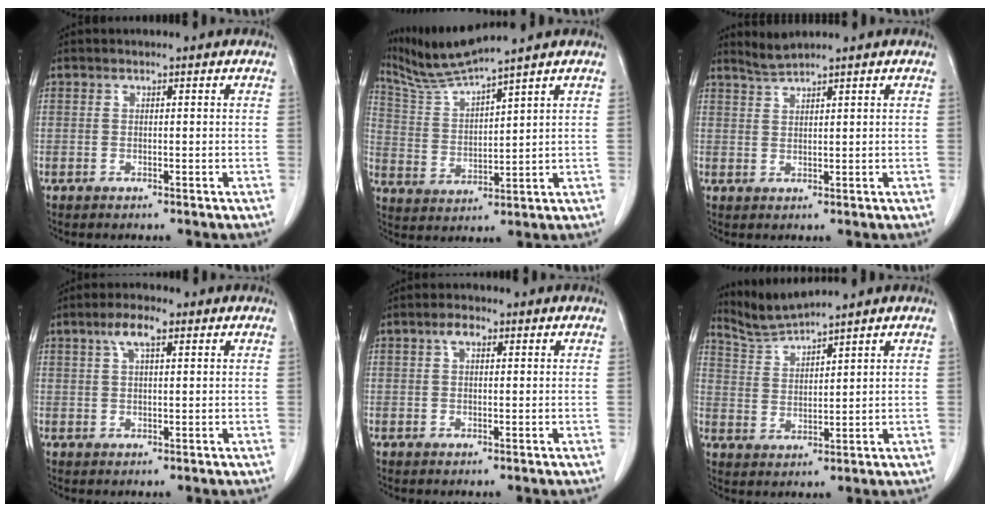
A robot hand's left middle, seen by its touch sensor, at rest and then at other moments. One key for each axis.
{"total": 7.7, "fx": 7.2, "fy": -1.9, "fz": 1.9, "tx": -0.056, "ty": -0.007, "tz": 0.156}
{"total": 2.2, "fx": 2.0, "fy": -0.9, "fz": 0.1, "tx": -0.008, "ty": -0.003, "tz": 0.047}
{"total": 4.2, "fx": 2.1, "fy": 1.1, "fz": 3.4, "tx": -0.073, "ty": 0.011, "tz": 0.040}
{"total": 2.2, "fx": 1.0, "fy": 1.1, "fz": 1.7, "tx": -0.034, "ty": 0.010, "tz": 0.017}
{"total": 4.9, "fx": 4.6, "fy": -1.5, "fz": -0.3, "tx": -0.008, "ty": -0.010, "tz": 0.104}